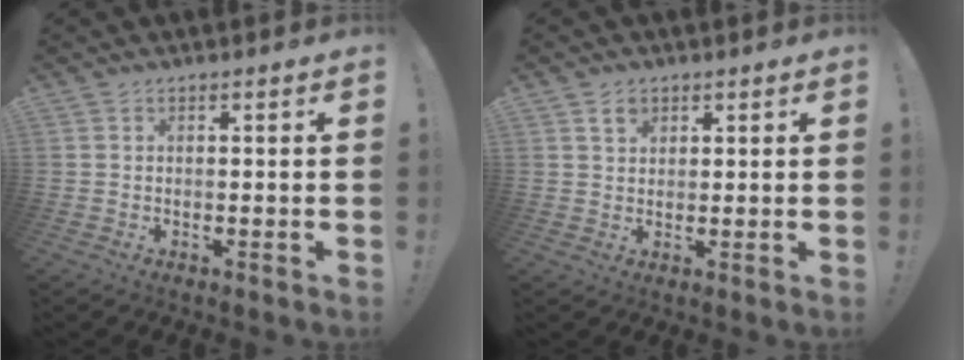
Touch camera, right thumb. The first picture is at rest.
{"total": 3.4, "force": [1.9, 2.4, 1.4], "torque": [-0.012, -0.006, 0.031]}